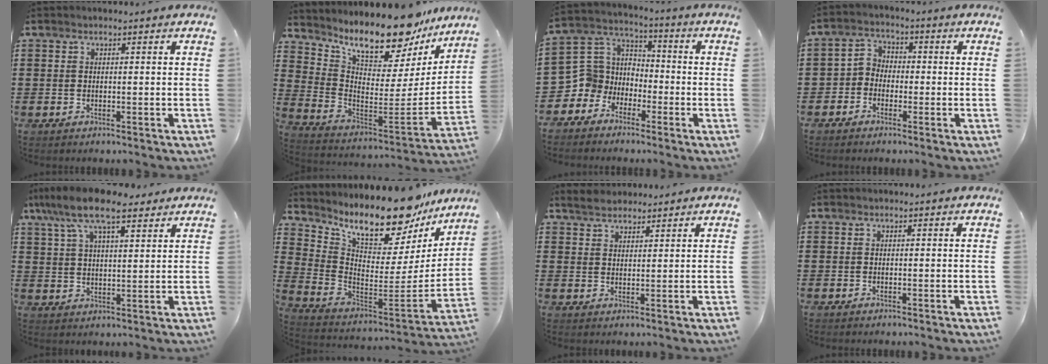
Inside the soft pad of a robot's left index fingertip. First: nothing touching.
{"total": 12.4, "force": [10.6, 2.9, 5.8], "torque": [-0.119, -0.087, 0.178]}
{"total": 6.9, "force": [-3.0, 6.2, 0.9], "torque": [-0.069, 0.001, -0.066]}
{"total": 3.3, "force": [-2.1, 2.5, 0.6], "torque": [-0.030, 0.008, -0.051]}
{"total": 10.9, "force": [7.6, 3.5, 6.9], "torque": [-0.154, -0.002, 0.140]}
{"total": 13.2, "force": [11.3, 3.2, 6.1], "torque": [-0.126, -0.091, 0.189]}
{"total": 2.7, "force": [2.4, 1.0, 0.6], "torque": [-0.019, 0.005, 0.046]}
{"total": 0.0}